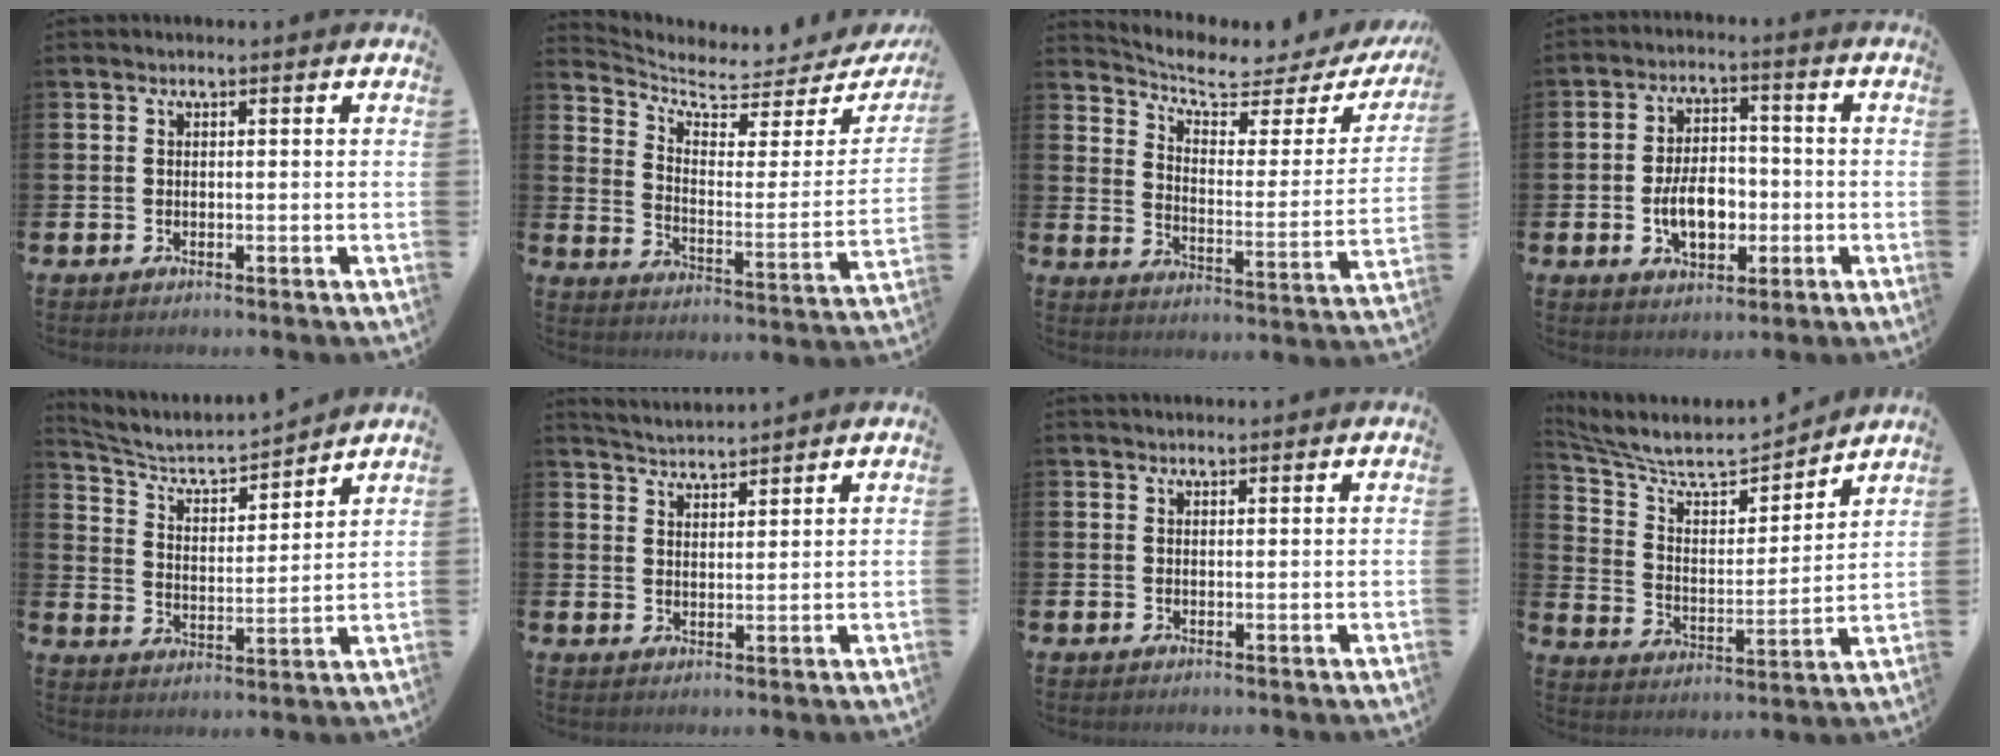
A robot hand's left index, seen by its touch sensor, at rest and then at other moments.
{"total": 5.6, "force": [5.0, 1.9, 1.7], "torque": [-0.059, -0.049, 0.079]}
{"total": 6.0, "force": [5.1, 1.8, 2.6], "torque": [-0.068, -0.044, 0.076]}
{"total": 6.4, "force": [-1.7, 4.0, 4.8], "torque": [-0.067, 0.006, -0.035]}
{"total": 5.1, "force": [4.6, 1.2, 1.6], "torque": [-0.061, -0.037, 0.073]}
{"total": 3.5, "force": [3.5, -0.1, 0.0], "torque": [-0.007, -0.022, 0.063]}
{"total": 0.7, "force": [0.7, 0.1, 0.2], "torque": [0.007, -0.003, 0.011]}
{"total": 7.7, "force": [7.0, 1.9, 2.7], "torque": [-0.091, -0.056, 0.118]}